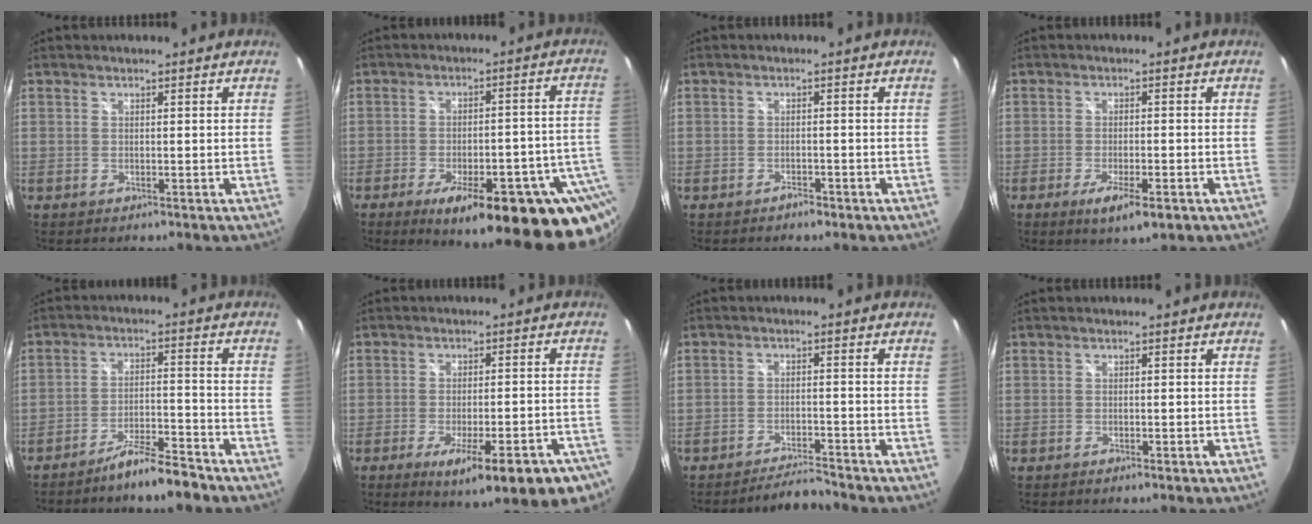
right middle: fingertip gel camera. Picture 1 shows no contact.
{"total": 25.8, "force": [-16.0, 7.5, 18.7], "torque": [-0.234, -0.020, -0.197]}
{"total": 1.6, "force": [-1.3, 0.8, 0.4], "torque": [-0.010, 0.000, -0.021]}
{"total": 6.1, "force": [-3.4, 1.6, 4.9], "torque": [-0.096, -0.019, -0.054]}
{"total": 7.2, "force": [-6.3, 0.5, 3.5], "torque": [-0.074, 0.005, -0.101]}
{"total": 16.7, "force": [-10.7, 4.0, 12.2], "torque": [-0.180, -0.044, -0.140]}
{"total": 4.9, "force": [-4.9, -0.2, 0.6], "torque": [-0.031, 0.003, -0.083]}
{"total": 0.6, "force": [-0.5, 0.2, 0.3], "torque": [-0.006, 0.000, -0.009]}